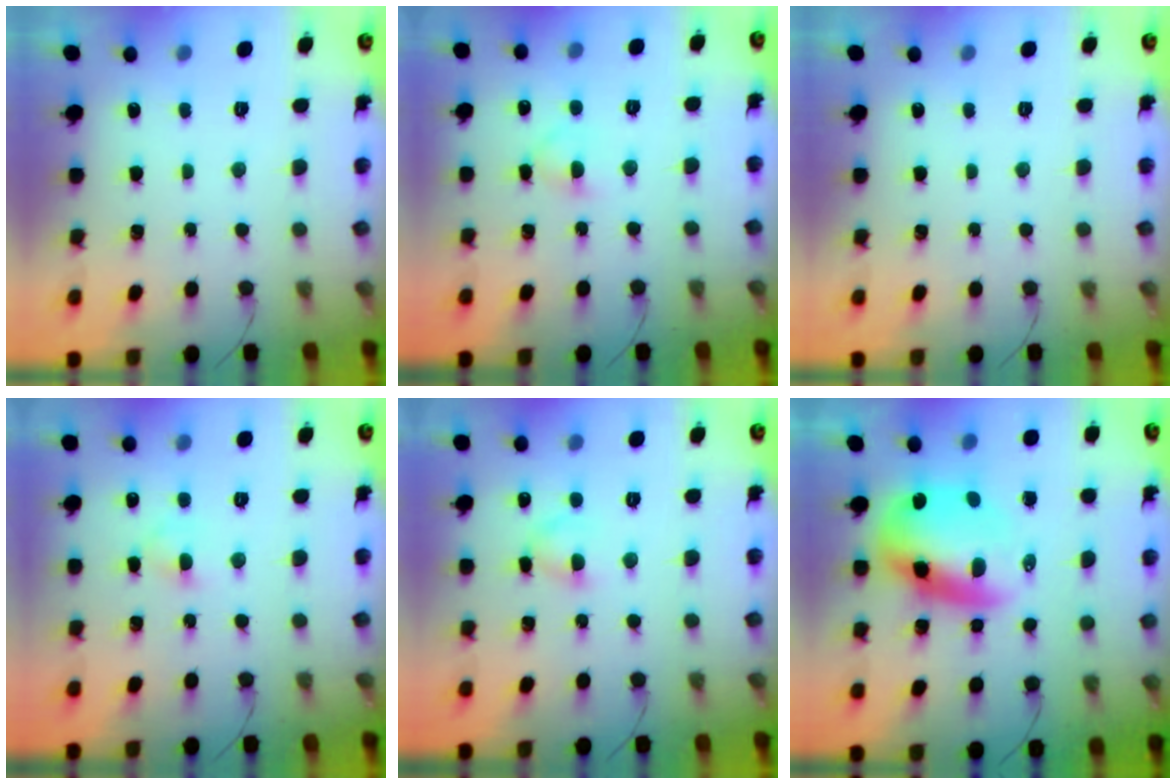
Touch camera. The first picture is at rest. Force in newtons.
{"total": 3.1, "press": 2.8, "slide": 1.3}
{"total": 0.0}
{"total": 3.3, "press": 3.0, "slide": 1.2}
{"total": 3.9, "press": 3.7, "slide": 1.3}
{"total": 11.9, "press": 11.5, "slide": 3.0}